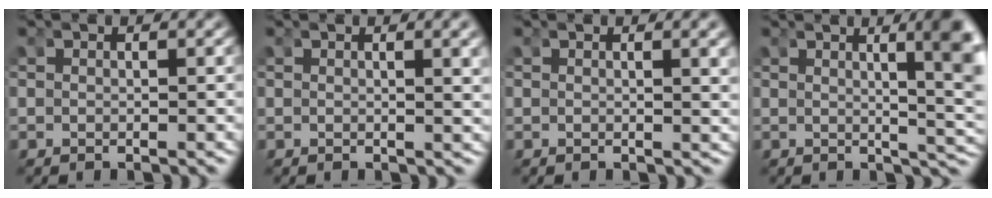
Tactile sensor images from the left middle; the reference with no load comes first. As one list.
[{"total": 1.6, "force": [0.7, -0.4, 1.4], "torque": [-0.013, 0.001, 0.011]}, {"total": 1.3, "force": [0.6, -0.4, 1.1], "torque": [-0.011, 0.000, 0.009]}, {"total": 8.0, "force": [2.2, 2.2, 7.3], "torque": [-0.067, 0.013, 0.028]}]